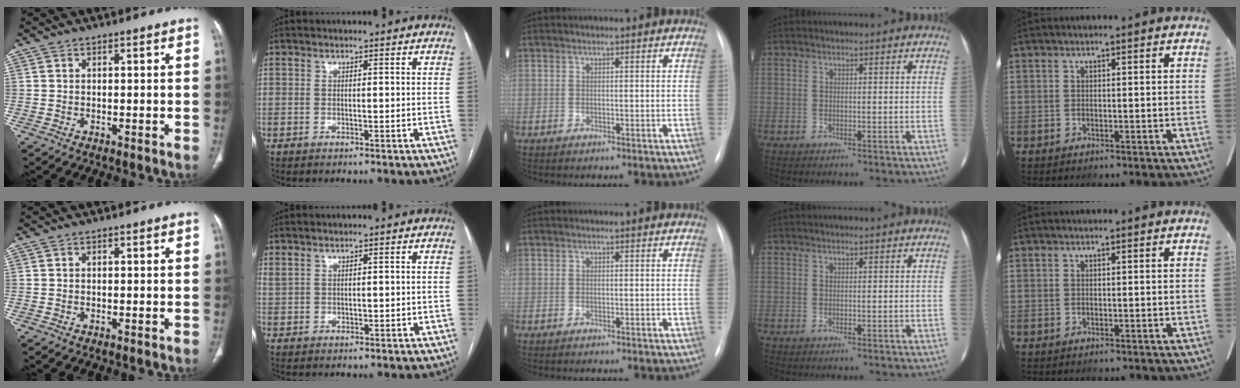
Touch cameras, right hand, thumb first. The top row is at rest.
{"index": {"total": 1.7, "force": [1.1, 0.7, 1.0], "torque": [-0.029, 0.011, 0.033]}}